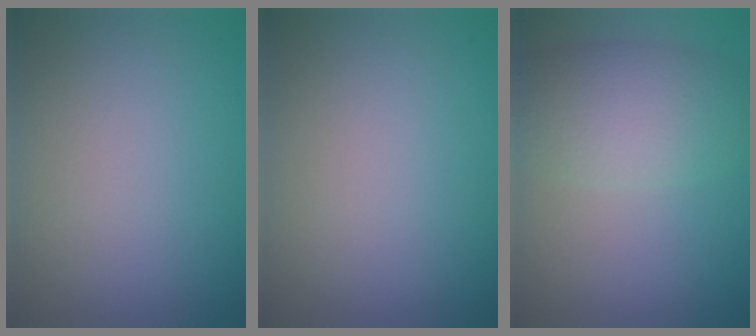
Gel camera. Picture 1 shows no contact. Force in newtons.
{"total": 0.0}
{"total": 5.7, "press": 5.6, "slide": 0.6}